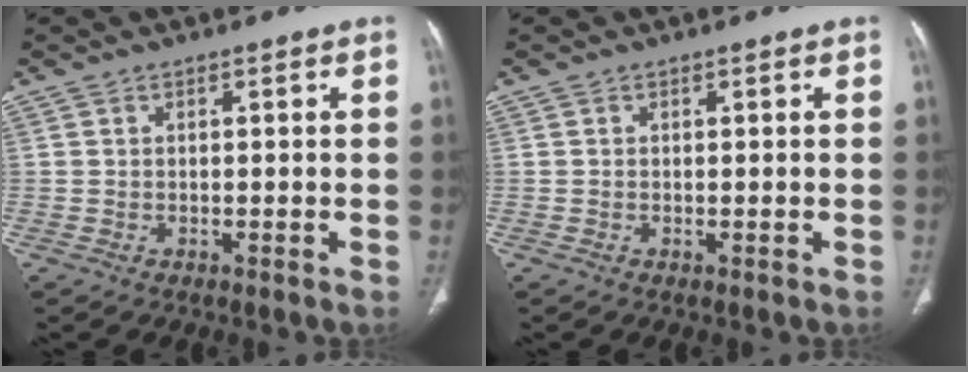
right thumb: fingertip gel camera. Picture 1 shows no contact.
{"total": 0.0}